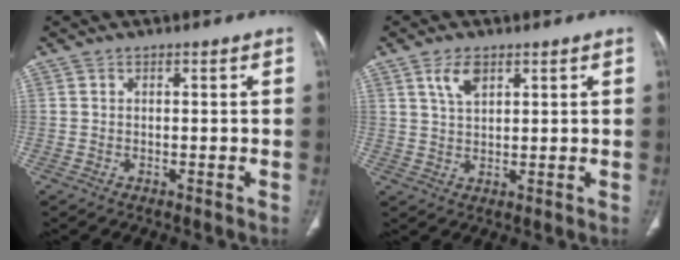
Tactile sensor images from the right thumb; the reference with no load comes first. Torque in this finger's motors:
{"motor_torque": [0.00, 0.02, -0.16, 0.10, 0.13]}